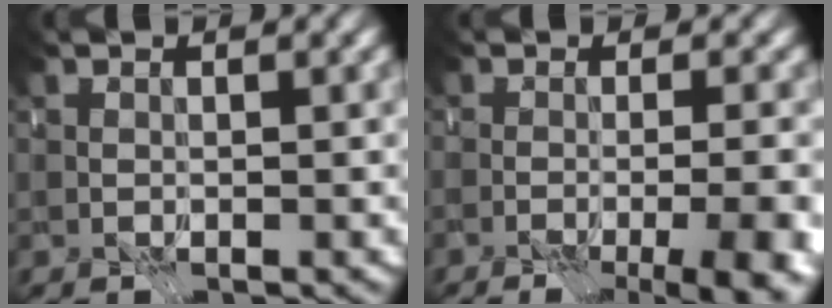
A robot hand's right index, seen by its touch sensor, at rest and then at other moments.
{"total": 11.3, "force": [-6.4, 4.0, 8.3], "torque": [-0.071, -0.009, -0.057]}